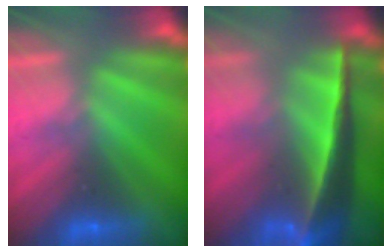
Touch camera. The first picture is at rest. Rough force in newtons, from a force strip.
{"total": 7.4}